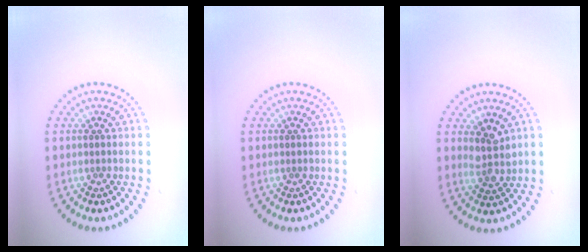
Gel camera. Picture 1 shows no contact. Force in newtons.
{"total": 0.0}
{"total": 2.5, "press": 2.2, "slide": 1.2}